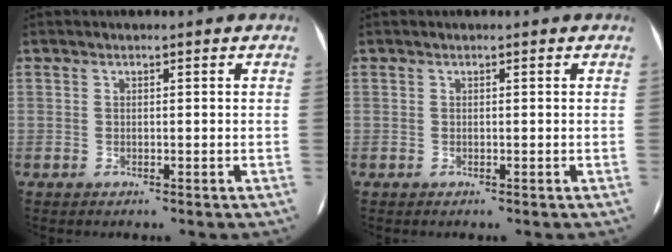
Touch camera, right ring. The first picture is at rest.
{"total": 0.0}